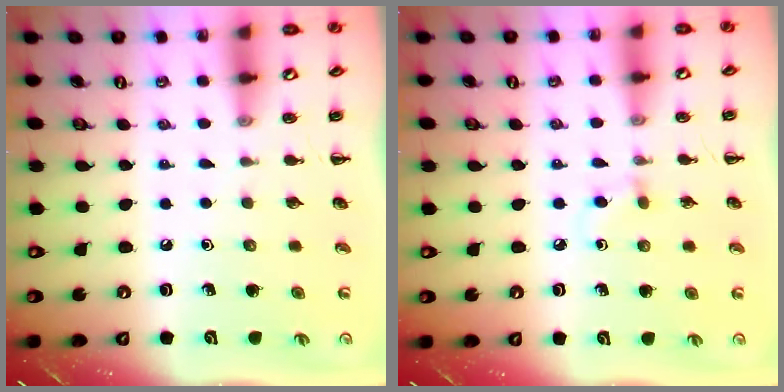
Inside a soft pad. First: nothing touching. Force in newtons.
{"total": 4.2, "press": 3.9, "slide": 1.3}